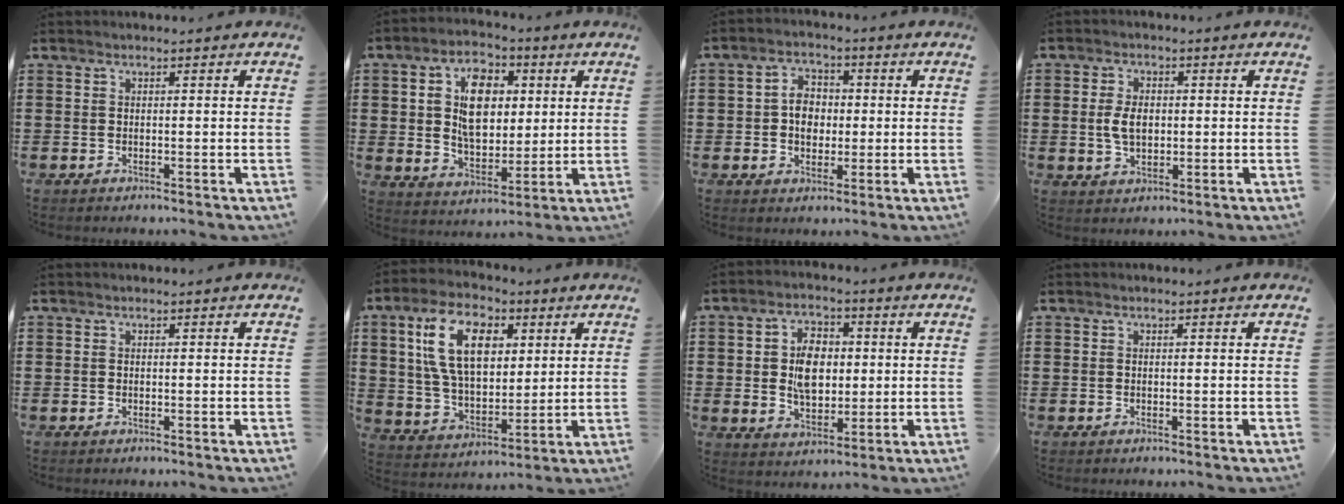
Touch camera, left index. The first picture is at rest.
{"total": 9.7, "force": [2.6, 6.1, 7.1], "torque": [-0.129, 0.014, 0.043]}
{"total": 5.0, "force": [-0.1, 3.7, 3.3], "torque": [-0.064, 0.010, -0.006]}
{"total": 4.3, "force": [0.2, 2.5, 3.5], "torque": [-0.077, 0.007, 0.001]}
{"total": 0.0}
{"total": 12.9, "force": [5.1, 7.3, 9.4], "torque": [-0.201, 0.019, 0.091]}
{"total": 7.2, "force": [0.6, 4.6, 5.5], "torque": [-0.104, 0.009, 0.004]}
{"total": 0.0}